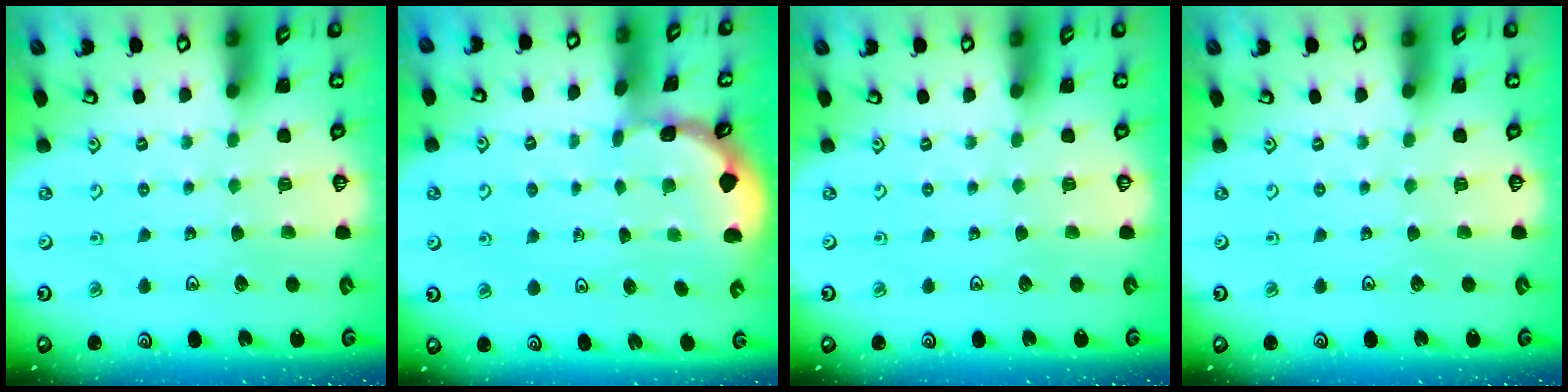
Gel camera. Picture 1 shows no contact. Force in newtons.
{"total": 0.7, "press": 0.7, "slide": 0.3}
{"total": 0.0}
{"total": 0.0}